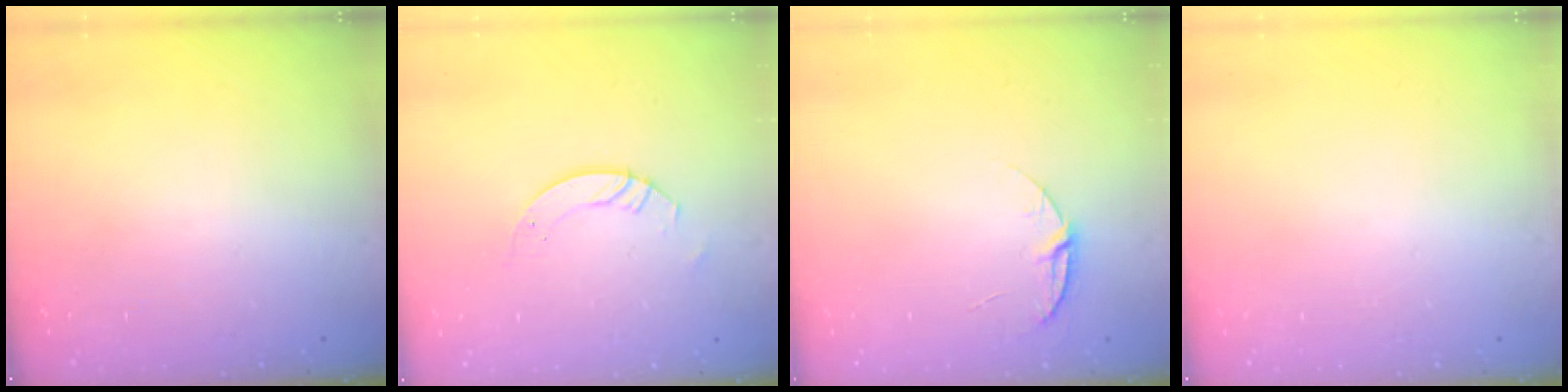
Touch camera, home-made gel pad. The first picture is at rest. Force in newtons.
{"total": 3.2, "press": 3.2, "slide": 0.2}
{"total": 6.6, "press": 6.6, "slide": 0.6}
{"total": 0.0}